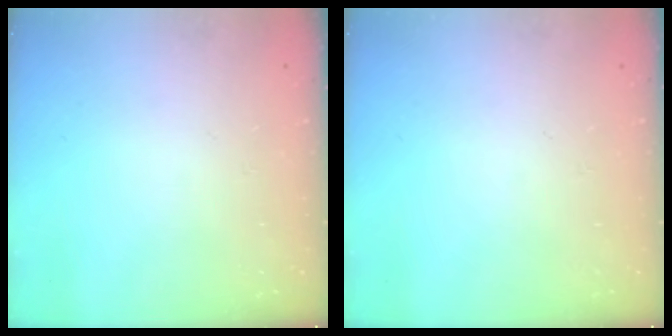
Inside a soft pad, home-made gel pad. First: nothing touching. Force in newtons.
{"total": 0.0}